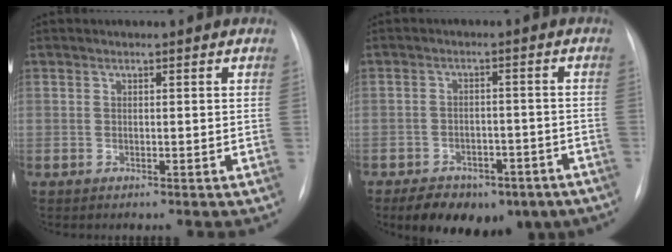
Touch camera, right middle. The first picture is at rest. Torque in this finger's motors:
{"motor_torque": [1.13, -1.01, 0.30, 0.11]}